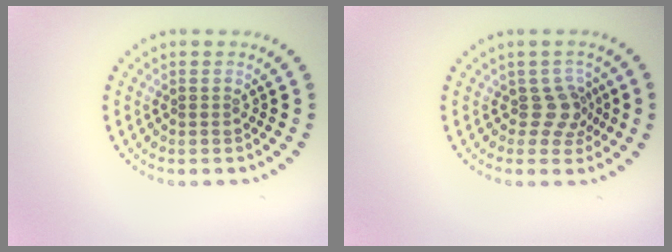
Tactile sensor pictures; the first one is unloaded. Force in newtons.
{"total": 2.2, "press": 1.8, "slide": 1.4}